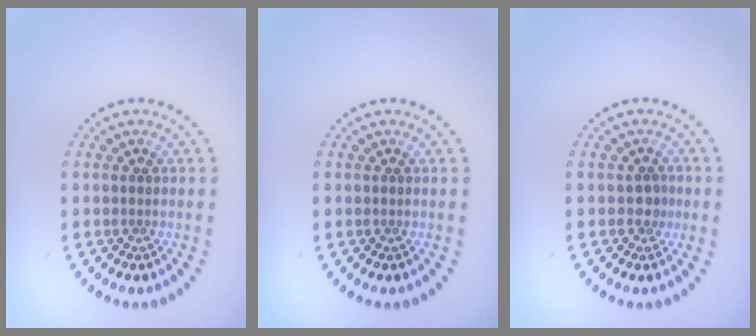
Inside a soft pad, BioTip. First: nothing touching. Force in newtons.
{"total": 0.0}
{"total": 1.3, "press": 1.2, "slide": 0.4}